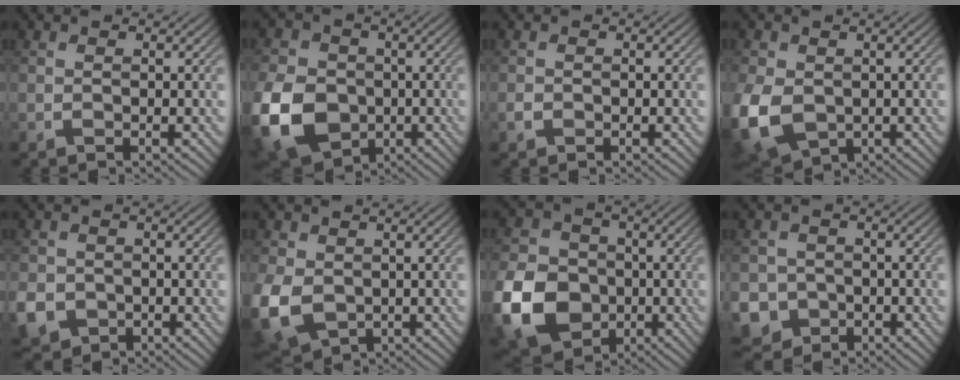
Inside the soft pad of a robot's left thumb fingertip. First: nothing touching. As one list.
[{"total": 14.0, "force": [-3.9, 10.9, 8.0], "torque": [-0.226, -0.037, -0.078]}, {"total": 0.9, "force": [-0.4, 0.7, 0.3], "torque": [-0.007, -0.003, -0.010]}, {"total": 10.7, "force": [-1.8, 7.9, 7.1], "torque": [-0.201, -0.025, -0.033]}, {"total": 6.4, "force": [-2.3, 5.5, 2.4], "torque": [-0.072, -0.026, -0.053]}, {"total": 9.5, "force": [-1.2, 7.2, 6.2], "torque": [-0.182, -0.023, -0.021]}, {"total": 14.1, "force": [-4.4, 11.3, 7.1], "torque": [-0.204, -0.041, -0.090]}, {"total": 7.8, "force": [-3.2, 6.8, 1.8], "torque": [-0.056, -0.028, -0.077]}]